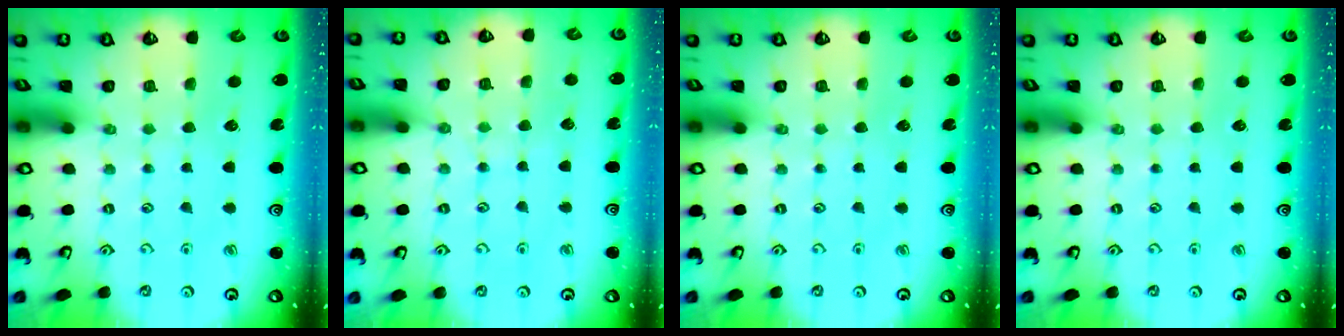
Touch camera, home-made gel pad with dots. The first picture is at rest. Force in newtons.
{"total": 3.9, "press": 3.8, "slide": 0.6}
{"total": 0.0}
{"total": 0.0}